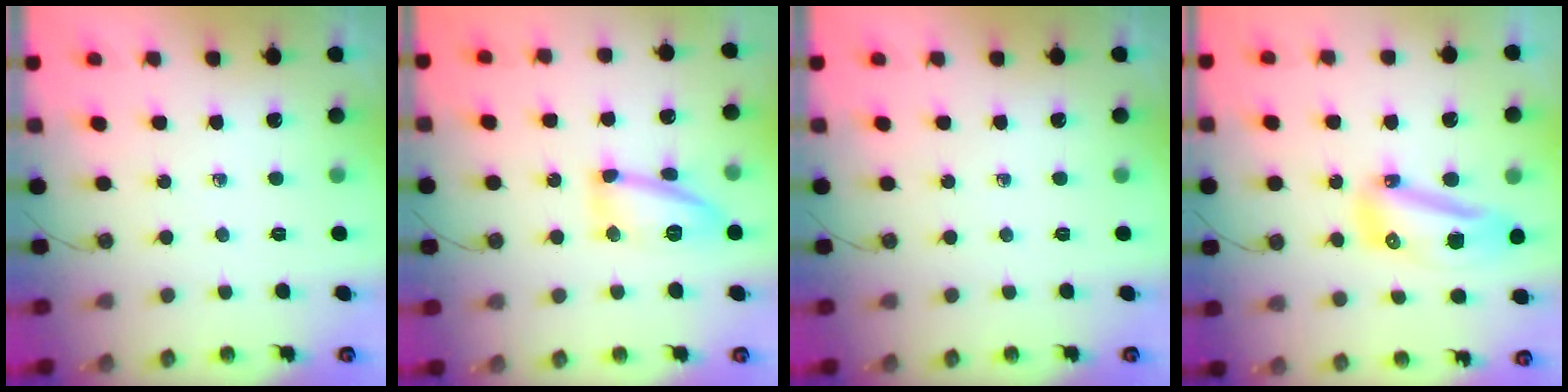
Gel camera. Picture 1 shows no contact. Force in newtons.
{"total": 12.7, "press": 12.7, "slide": 1.1}
{"total": 0.0}
{"total": 13.0, "press": 12.9, "slide": 1.5}